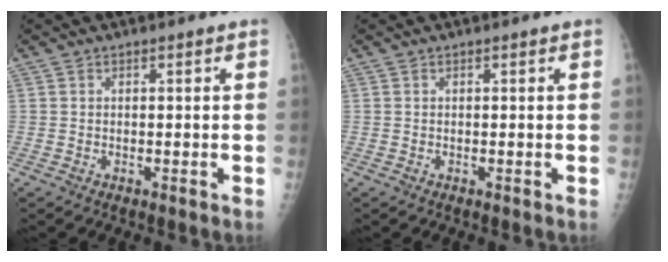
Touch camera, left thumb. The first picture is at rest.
{"total": 0.0}